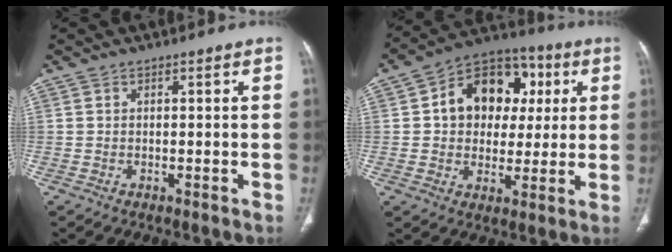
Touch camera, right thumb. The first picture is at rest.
{"total": 16.0, "force": [3.2, 12.2, 9.9], "torque": [-0.102, 0.015, 0.044]}